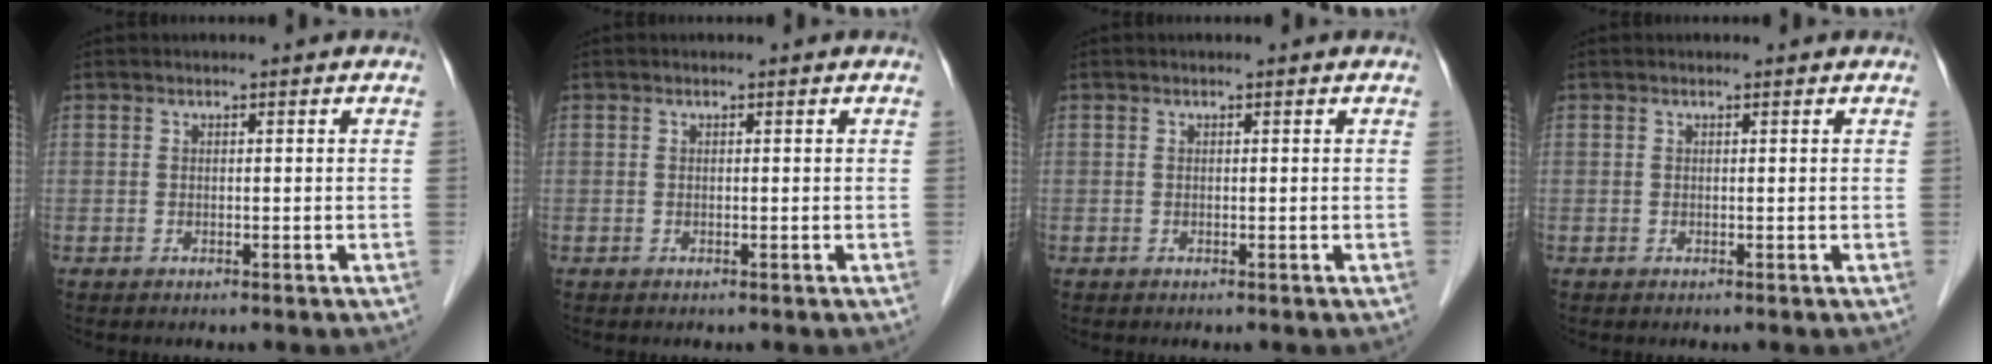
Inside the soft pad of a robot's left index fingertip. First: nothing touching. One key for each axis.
{"total": 0.0}
{"total": 0.0}
{"total": 0.0}